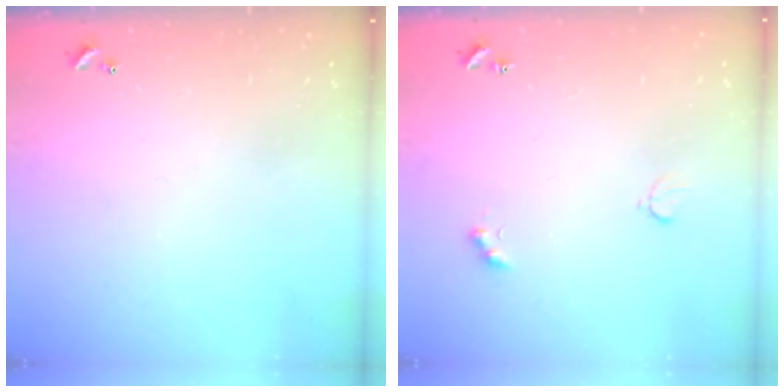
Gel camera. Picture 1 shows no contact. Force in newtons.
{"total": 2.3, "press": 2.2, "slide": 0.6}